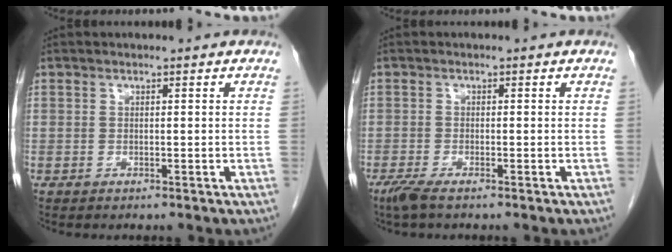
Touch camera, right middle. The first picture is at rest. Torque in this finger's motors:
{"motor_torque": [-0.29, -0.04, 0.05, 0.03]}